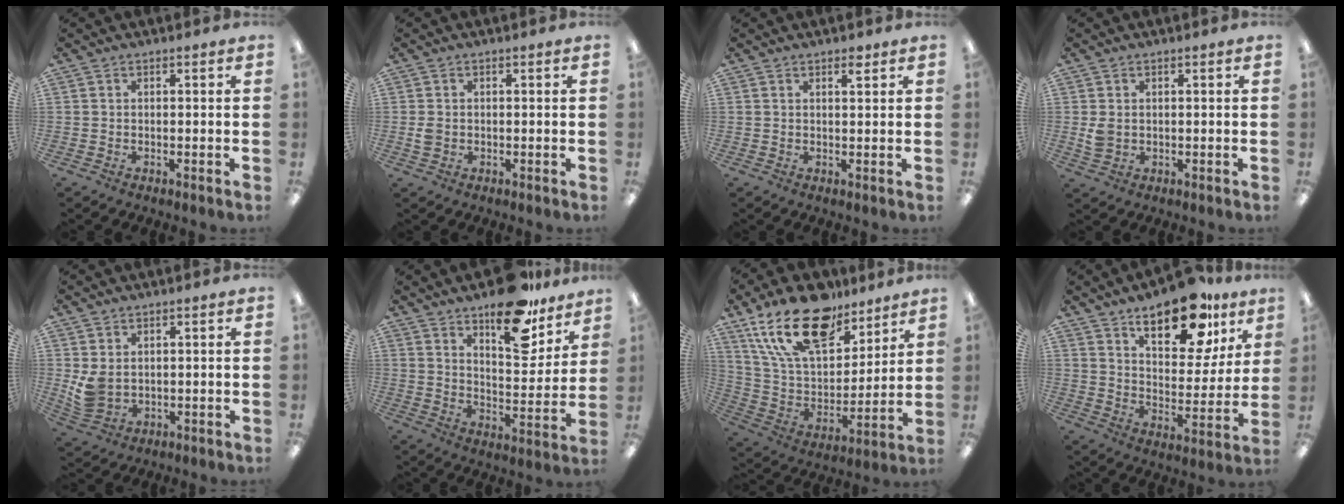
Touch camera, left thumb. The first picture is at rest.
{"total": 2.0, "force": [0.0, 1.6, 1.2], "torque": [-0.023, 0.004, -0.001]}
{"total": 1.8, "force": [1.5, 0.4, 0.9], "torque": [-0.012, -0.004, 0.026]}
{"total": 3.0, "force": [0.6, 2.3, 1.9], "torque": [-0.030, 0.000, 0.011]}
{"total": 5.0, "force": [1.7, 3.6, 3.1], "torque": [-0.066, -0.008, 0.033]}
{"total": 16.9, "force": [12.7, 6.7, 9.0], "torque": [-0.117, -0.086, 0.215]}
{"total": 22.6, "force": [14.9, 11.1, 12.8], "torque": [-0.244, -0.076, 0.269]}
{"total": 20.0, "force": [12.9, 9.0, 12.4], "torque": [-0.172, -0.065, 0.211]}